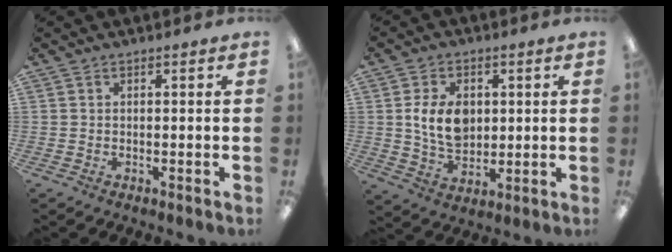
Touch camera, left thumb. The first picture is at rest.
{"total": 9.7, "force": [1.8, 7.0, 6.5], "torque": [-0.135, 0.006, 0.032]}